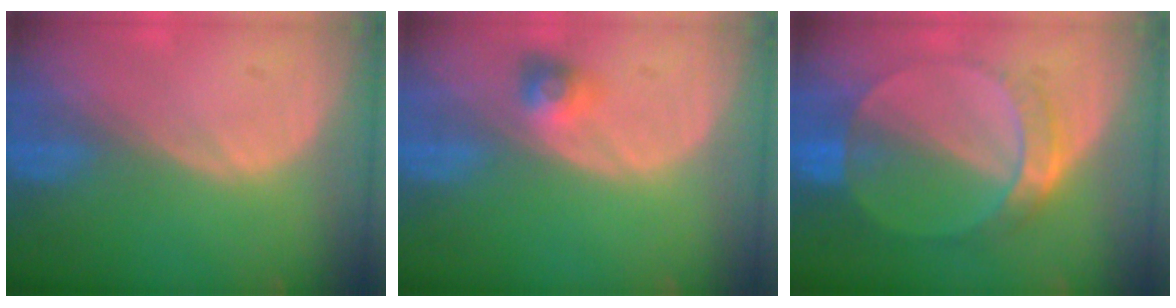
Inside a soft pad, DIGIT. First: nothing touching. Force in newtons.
{"total": 2.9, "press": 2.7, "slide": 1.2}
{"total": 7.2, "press": 6.4, "slide": 3.3}